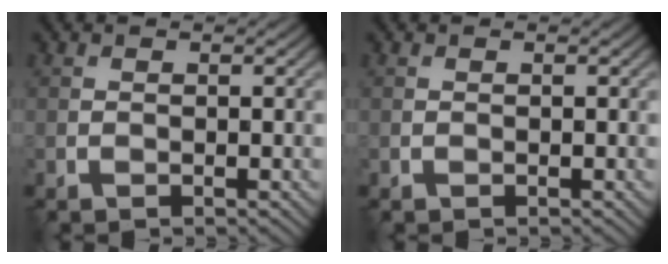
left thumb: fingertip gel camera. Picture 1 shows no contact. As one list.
[{"total": 0.0}]